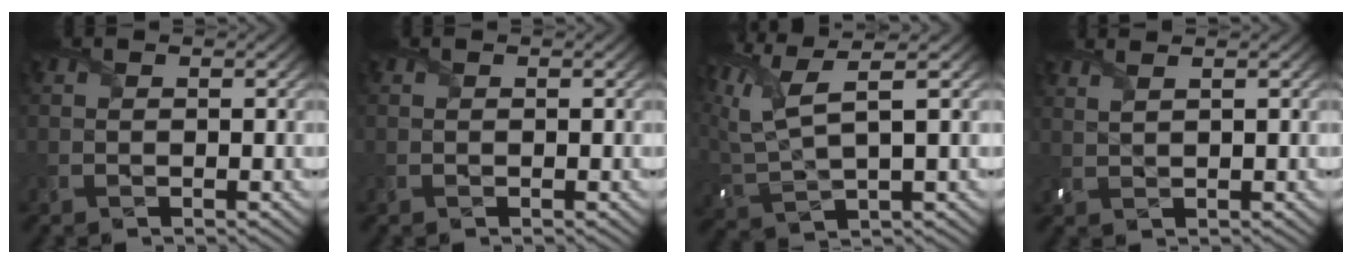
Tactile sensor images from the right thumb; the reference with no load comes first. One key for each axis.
{"total": 0.0}
{"total": 9.5, "fx": 5.1, "fy": 2.7, "fz": 7.6, "tx": -0.194, "ty": 0.018, "tz": 0.103}
{"total": 2.2, "fx": 1.6, "fy": 0.5, "fz": 1.5, "tx": -0.026, "ty": 0.001, "tz": 0.027}